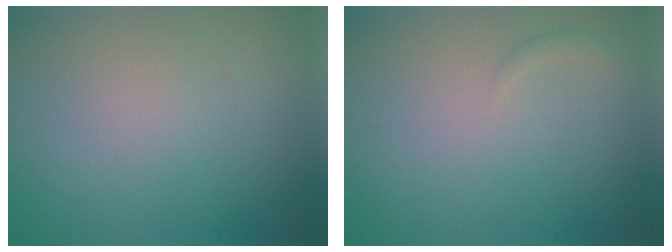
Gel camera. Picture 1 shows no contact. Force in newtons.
{"total": 0.8, "press": 0.8, "slide": 0.0}